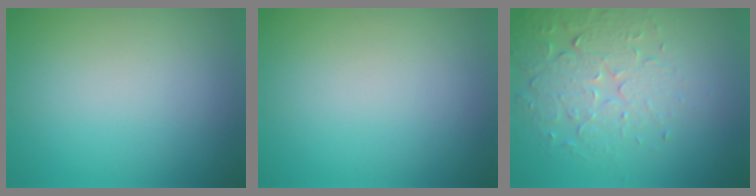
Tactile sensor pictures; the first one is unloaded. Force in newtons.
{"total": 0.0}
{"total": 4.0, "press": 3.5, "slide": 1.8}